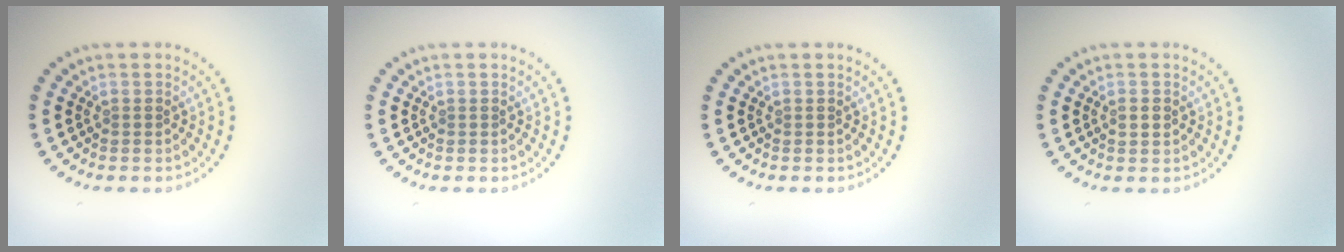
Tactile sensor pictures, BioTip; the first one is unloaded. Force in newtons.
{"total": 0.0}
{"total": 0.0}
{"total": 0.9, "press": 0.9, "slide": 0.0}